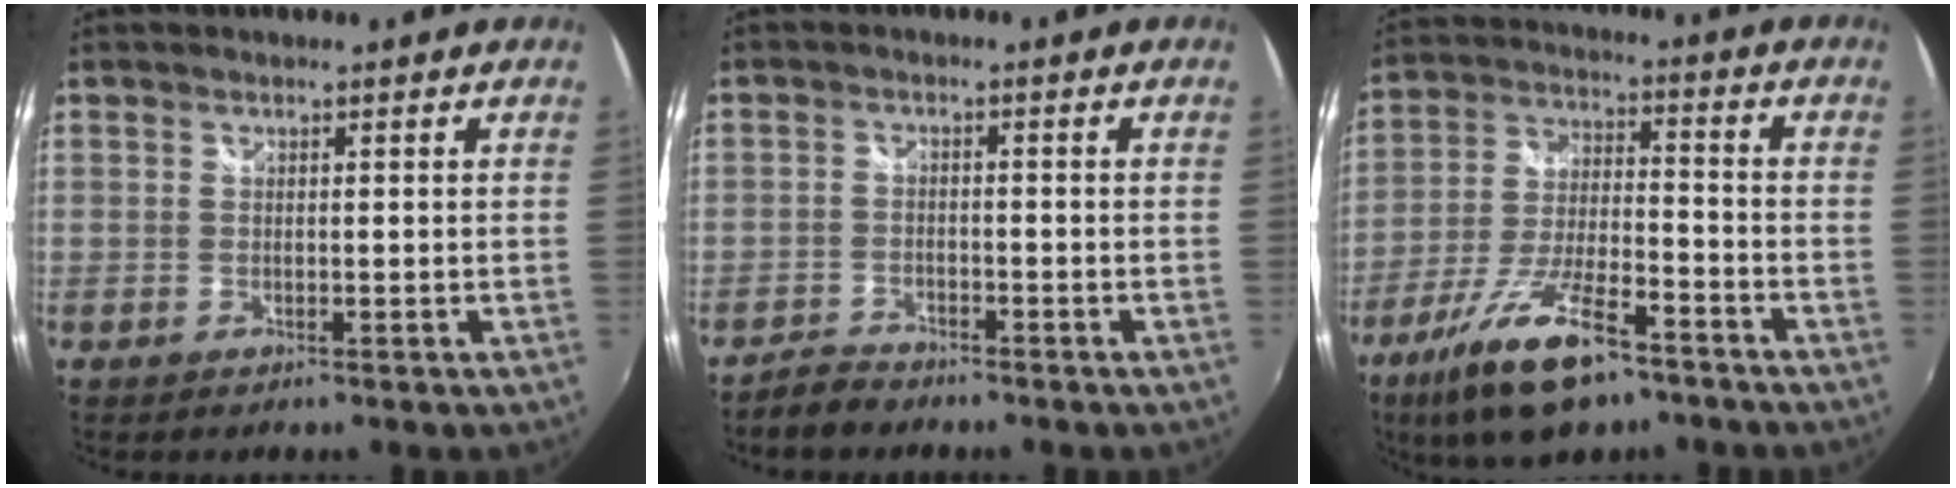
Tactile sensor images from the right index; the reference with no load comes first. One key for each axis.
{"total": 3.8, "fx": -3.4, "fy": 1.2, "fz": 0.9, "tx": -0.036, "ty": -0.002, "tz": -0.065}
{"total": 16.4, "fx": -10.7, "fy": 5.3, "fz": 11.2, "tx": -0.232, "ty": -0.030, "tz": -0.192}